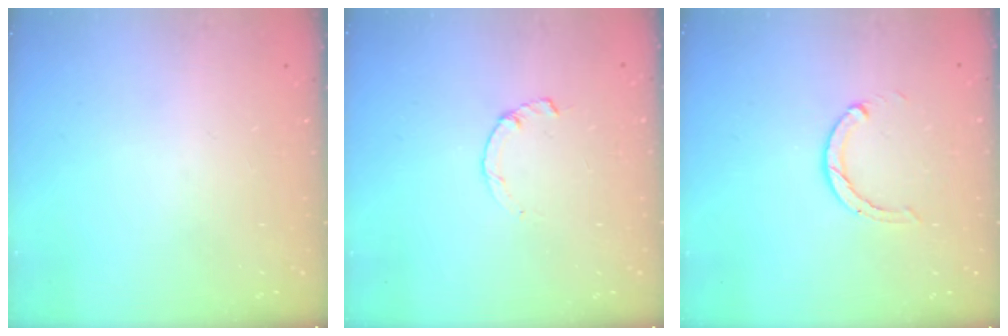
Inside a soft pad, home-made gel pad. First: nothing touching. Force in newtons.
{"total": 2.2, "press": 2.2, "slide": 0.2}
{"total": 2.0, "press": 2.0, "slide": 0.3}